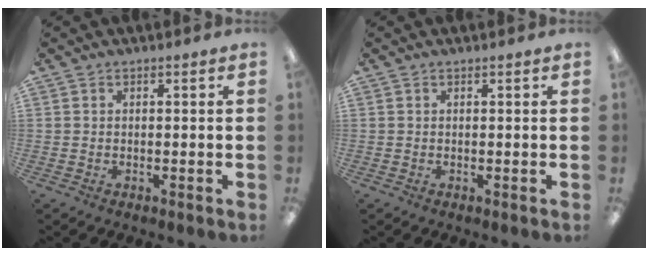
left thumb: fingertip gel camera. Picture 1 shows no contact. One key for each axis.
{"total": 0.0}